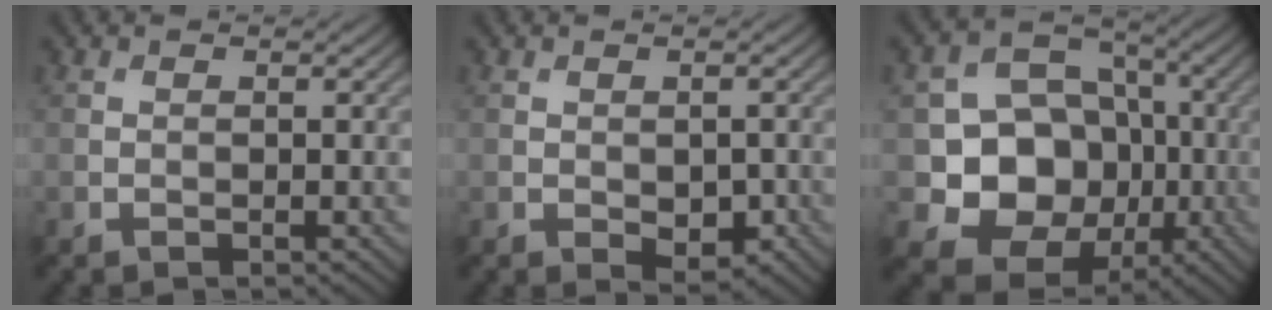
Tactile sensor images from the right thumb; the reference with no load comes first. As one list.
[{"total": 3.0, "force": [-0.8, 1.8, 2.3], "torque": [-0.034, -0.012, -0.007]}, {"total": 11.9, "force": [-2.2, 10.2, 5.8], "torque": [-0.112, -0.016, -0.062]}]